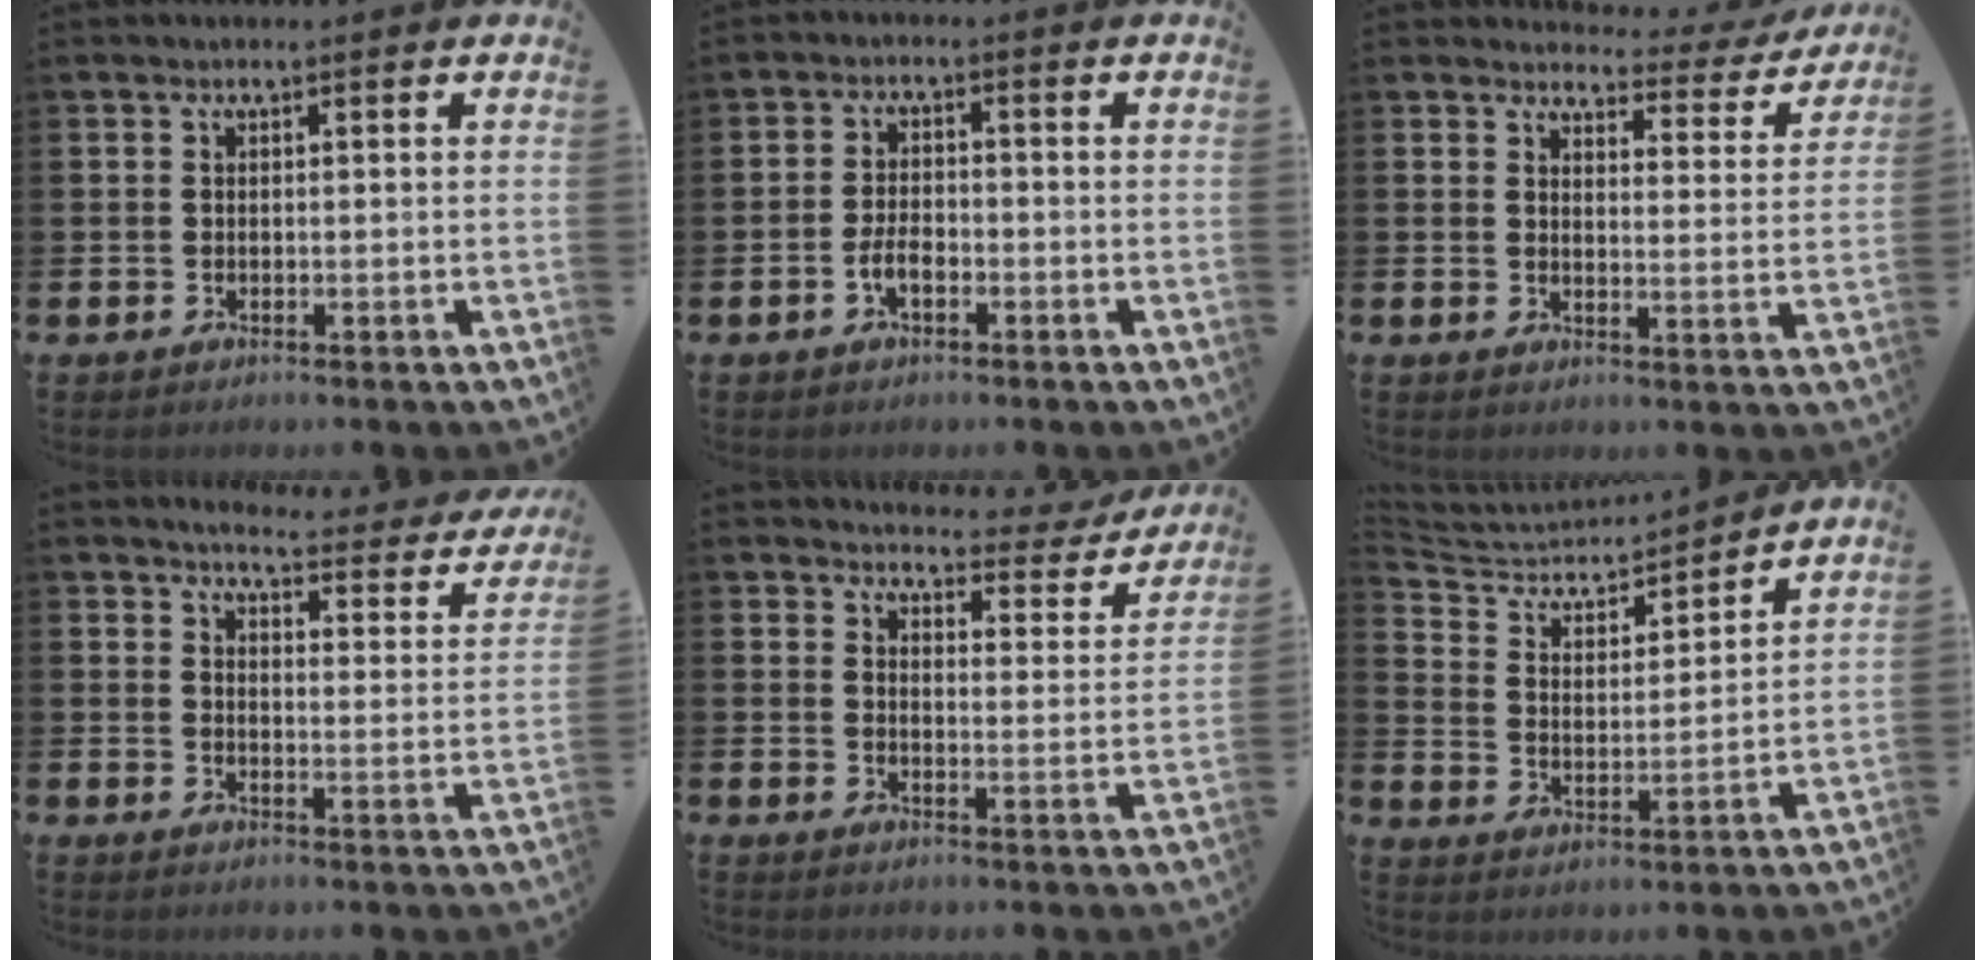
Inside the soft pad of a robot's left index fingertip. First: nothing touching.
{"total": 2.9, "force": [-1.1, 1.4, 2.3], "torque": [-0.043, 0.004, -0.021]}
{"total": 3.1, "force": [2.9, 1.1, 0.4], "torque": [-0.008, -0.030, 0.042]}
{"total": 3.8, "force": [3.7, 0.6, 1.0], "torque": [-0.020, -0.035, 0.054]}
{"total": 3.5, "force": [3.3, 1.1, 0.5], "torque": [-0.012, -0.032, 0.048]}
{"total": 5.1, "force": [4.8, 1.4, 0.5], "torque": [-0.041, -0.047, 0.078]}